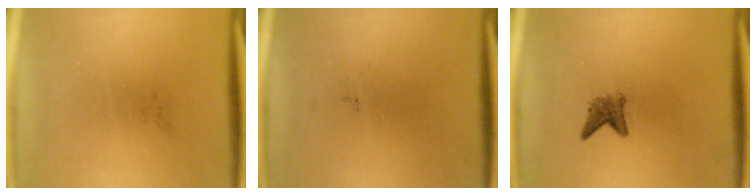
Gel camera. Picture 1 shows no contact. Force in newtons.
{"total": 0.0}
{"total": 2.1}